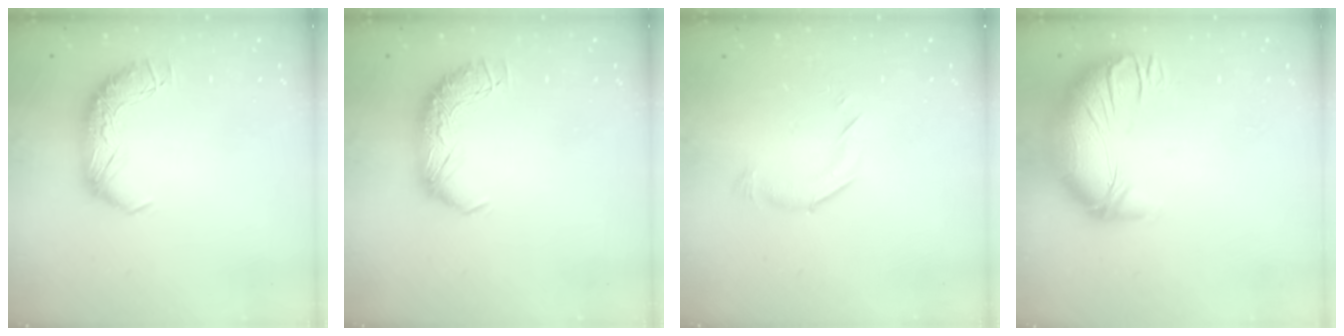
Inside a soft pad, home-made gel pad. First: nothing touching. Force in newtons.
{"total": 0.0}
{"total": 6.2, "press": 6.1, "slide": 1.1}
{"total": 3.7, "press": 1.9, "slide": 3.2}